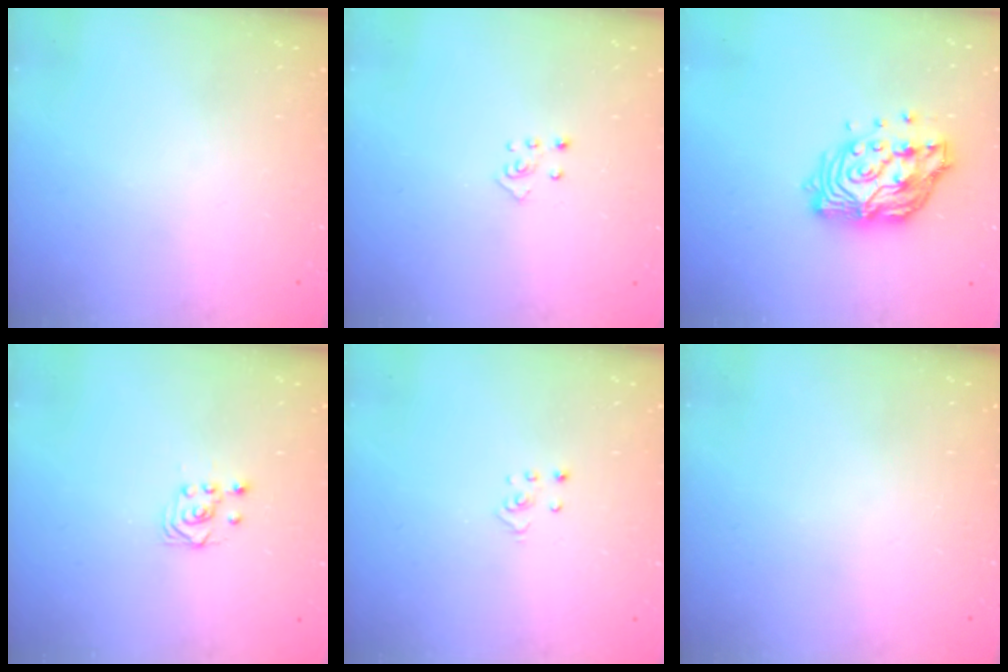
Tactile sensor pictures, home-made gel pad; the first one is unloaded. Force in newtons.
{"total": 3.4, "press": 3.4, "slide": 0.3}
{"total": 14.1, "press": 14.0, "slide": 1.3}
{"total": 2.7, "press": 2.4, "slide": 1.3}
{"total": 2.3, "press": 2.3, "slide": 0.2}
{"total": 0.0}